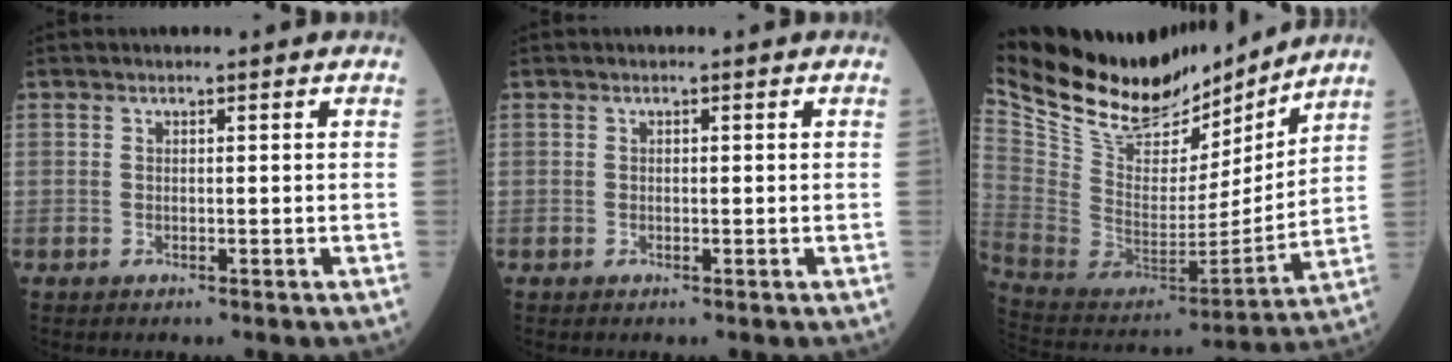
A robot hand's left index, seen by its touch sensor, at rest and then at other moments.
{"total": 0.0}
{"total": 22.4, "force": [19.8, 6.7, 8.1], "torque": [-0.160, -0.020, 0.333]}